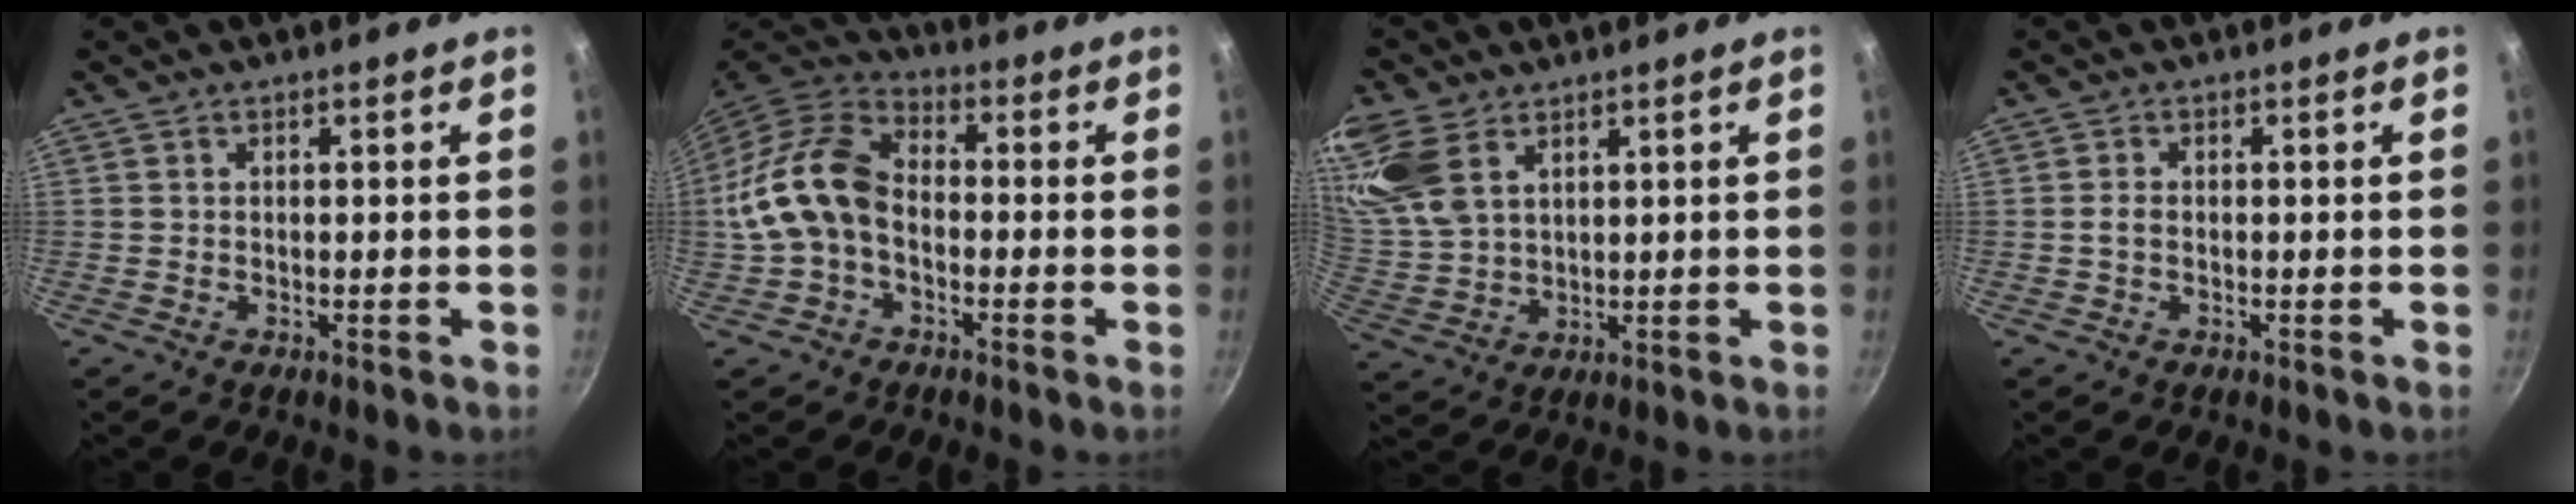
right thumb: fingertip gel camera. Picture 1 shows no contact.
{"total": 14.2, "force": [-1.7, 9.8, 10.2], "torque": [-0.185, 0.043, -0.046]}
{"total": 14.4, "force": [7.4, 9.0, 8.4], "torque": [-0.186, 0.003, 0.161]}
{"total": 1.3, "force": [-0.2, 0.8, 1.0], "torque": [-0.016, 0.006, -0.004]}